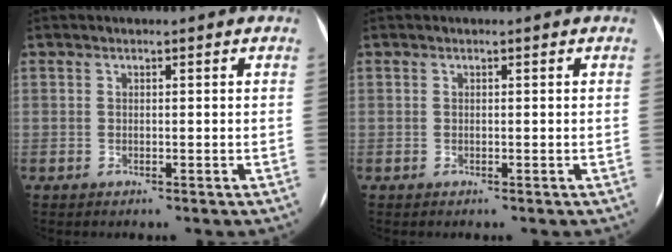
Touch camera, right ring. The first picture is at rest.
{"total": 0.0}